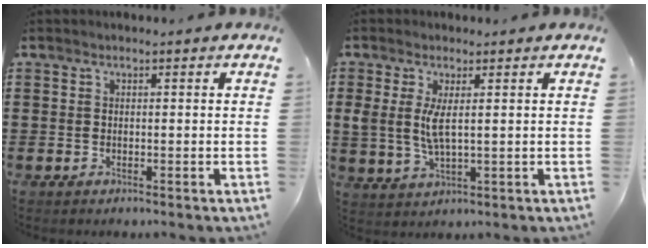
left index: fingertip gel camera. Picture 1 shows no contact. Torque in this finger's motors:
{"motor_torque": [1.06, -0.35, 0.58, 0.14]}